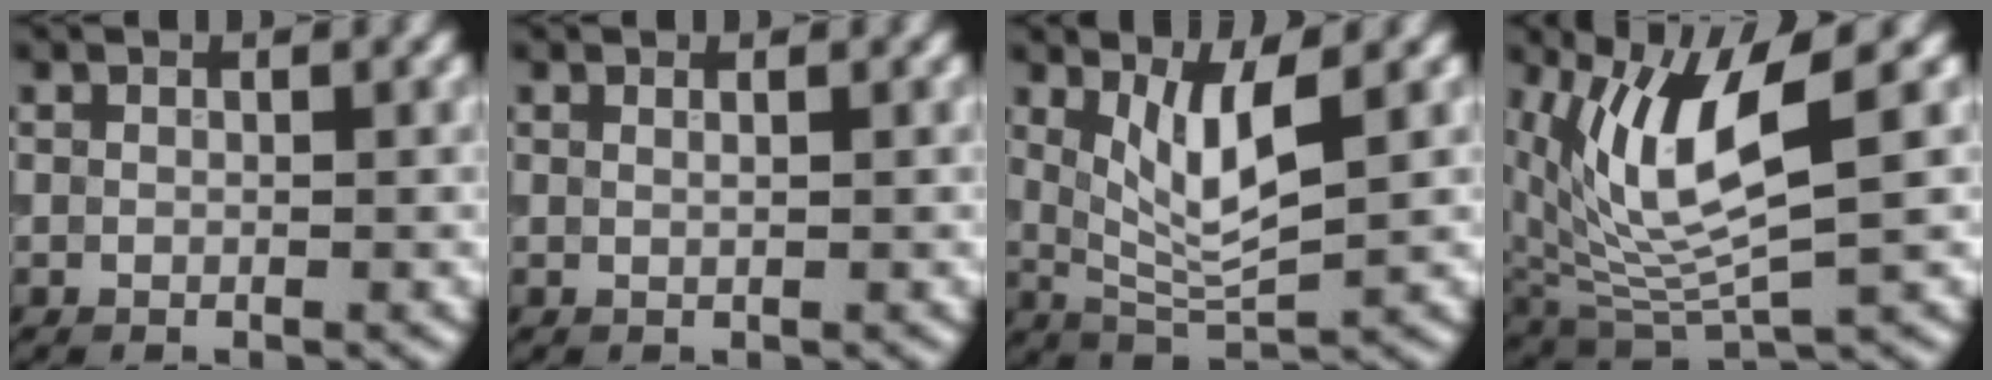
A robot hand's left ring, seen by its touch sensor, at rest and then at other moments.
{"total": 0.8, "force": [0.4, 0.3, 0.5], "torque": [-0.003, -0.002, 0.001]}
{"total": 4.9, "force": [1.6, 1.1, 4.5], "torque": [-0.092, -0.009, 0.040]}
{"total": 7.8, "force": [2.8, 2.4, 6.9], "torque": [-0.154, -0.011, 0.058]}